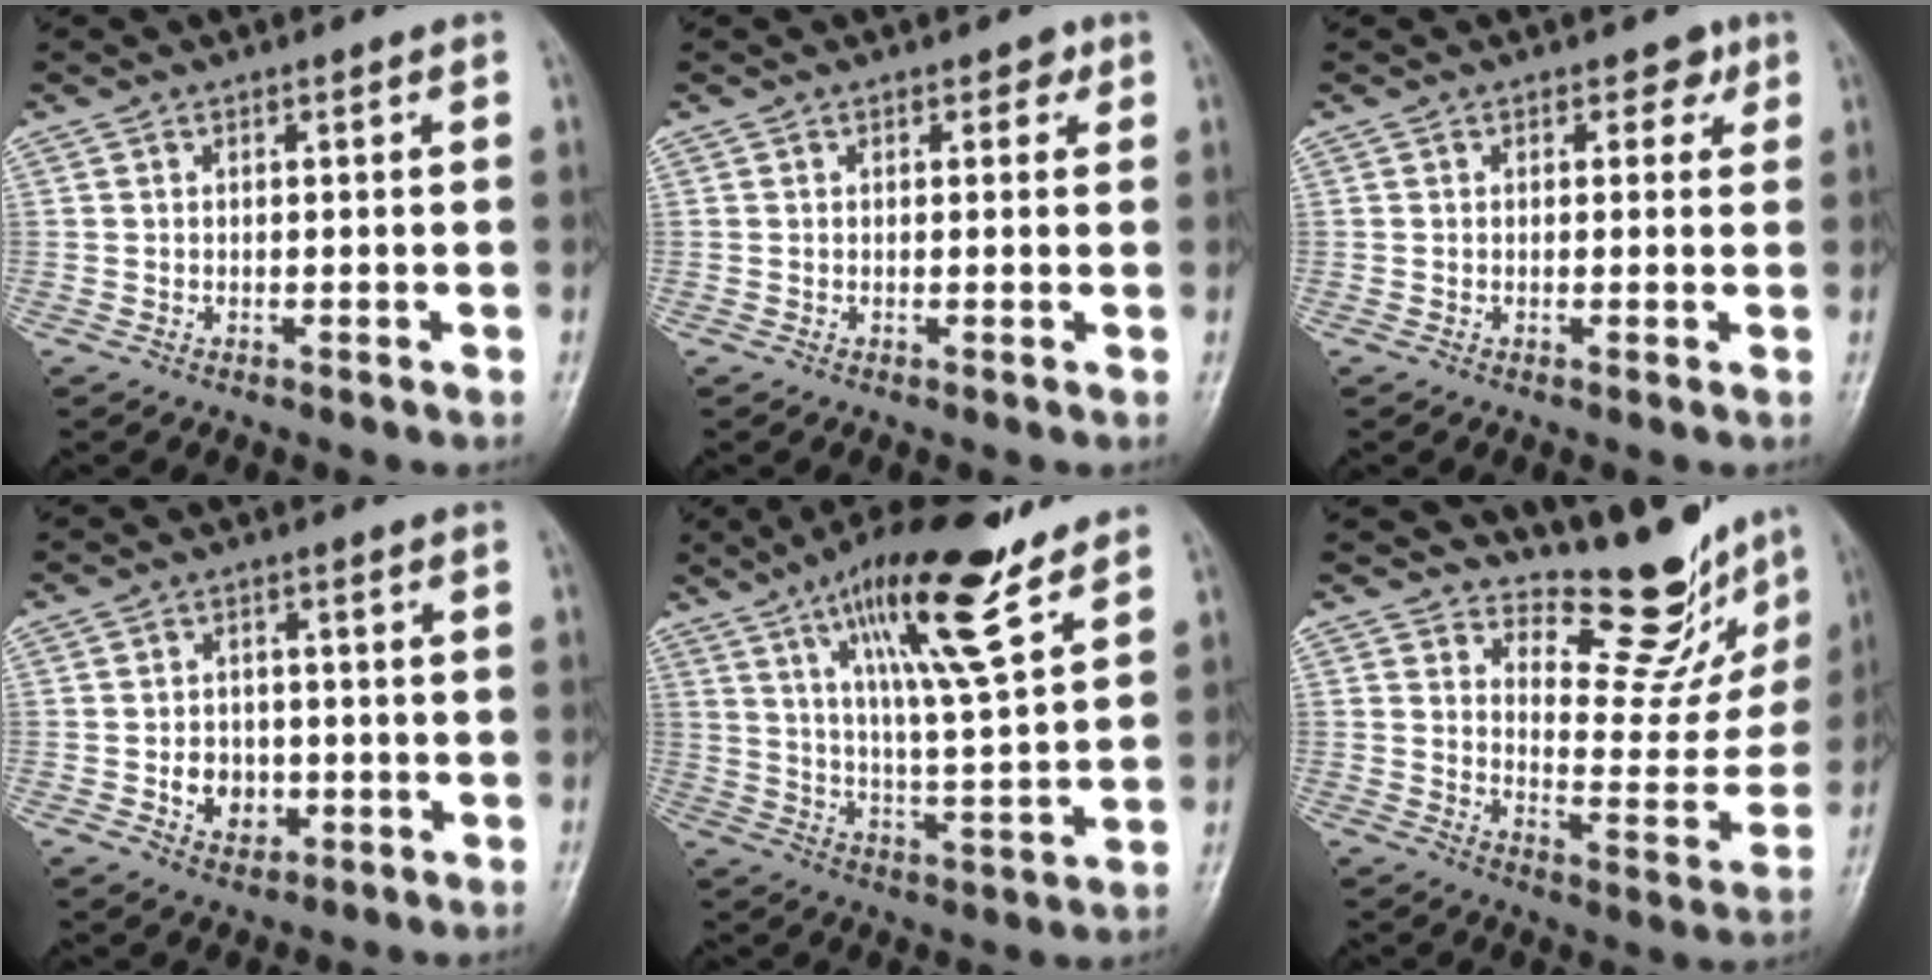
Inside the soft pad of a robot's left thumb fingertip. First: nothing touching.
{"total": 1.8, "force": [1.0, 1.2, 1.0], "torque": [0.004, -0.001, 0.007]}
{"total": 2.4, "force": [1.2, 1.7, 1.0], "torque": [0.010, -0.002, 0.009]}
{"total": 6.1, "force": [-1.3, 5.0, 3.3], "torque": [-0.024, 0.009, -0.018]}
{"total": 17.5, "force": [10.9, 3.5, 13.2], "torque": [-0.212, -0.051, 0.188]}
{"total": 14.9, "force": [13.1, 4.8, 5.2], "torque": [-0.029, -0.116, 0.180]}